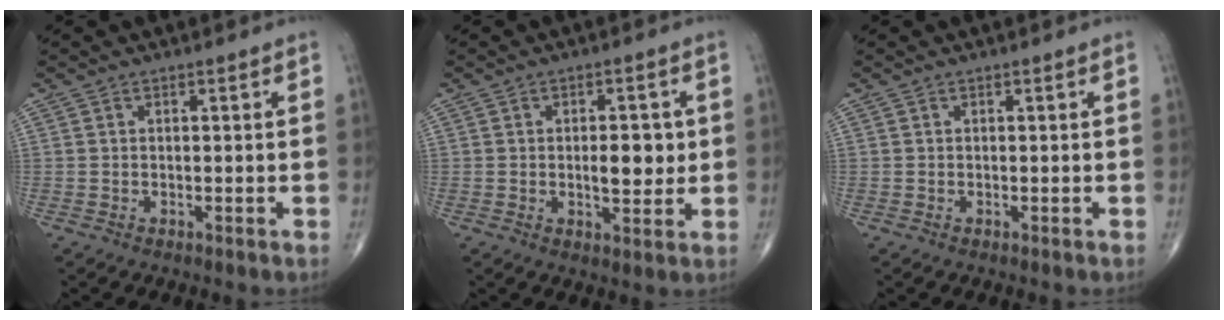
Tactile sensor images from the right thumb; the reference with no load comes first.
{"total": 6.4, "force": [0.3, 3.1, 5.6], "torque": [-0.065, -0.003, 0.006]}
{"total": 0.0}